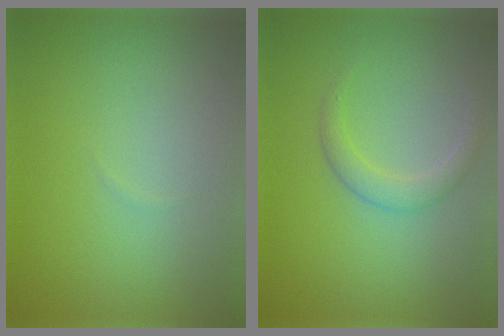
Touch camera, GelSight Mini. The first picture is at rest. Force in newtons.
{"total": 1.8, "press": 1.8, "slide": 0.2}